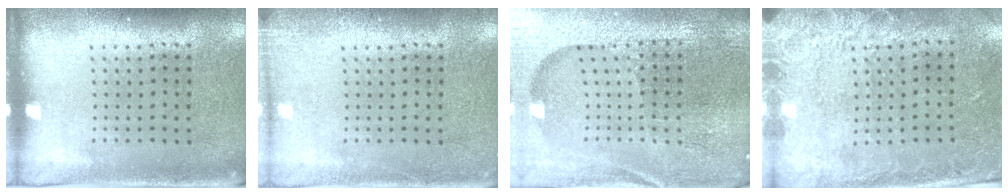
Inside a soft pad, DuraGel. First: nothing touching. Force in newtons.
{"total": 1.5, "press": 1.5, "slide": 0.3}
{"total": 5.4, "press": 5.0, "slide": 2.1}
{"total": 2.6, "press": 1.9, "slide": 1.8}